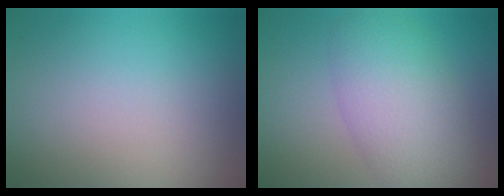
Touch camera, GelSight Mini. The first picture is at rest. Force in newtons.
{"total": 6.2, "press": 6.2, "slide": 0.1}